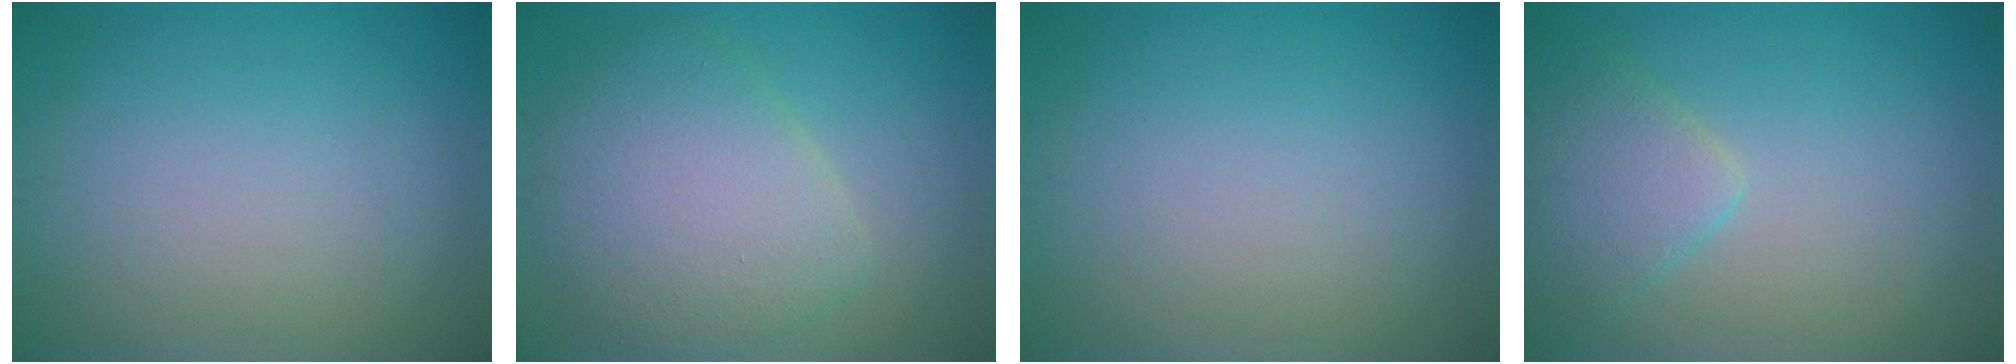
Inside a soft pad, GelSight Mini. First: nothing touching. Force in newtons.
{"total": 6.6, "press": 6.6, "slide": 0.2}
{"total": 0.0}
{"total": 3.5, "press": 3.5, "slide": 0.2}